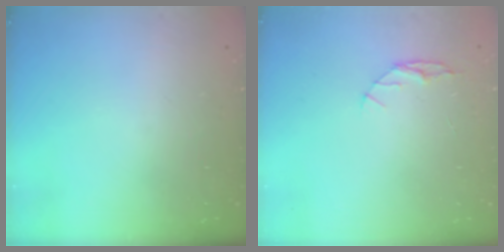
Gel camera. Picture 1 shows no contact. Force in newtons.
{"total": 4.9, "press": 4.8, "slide": 0.6}